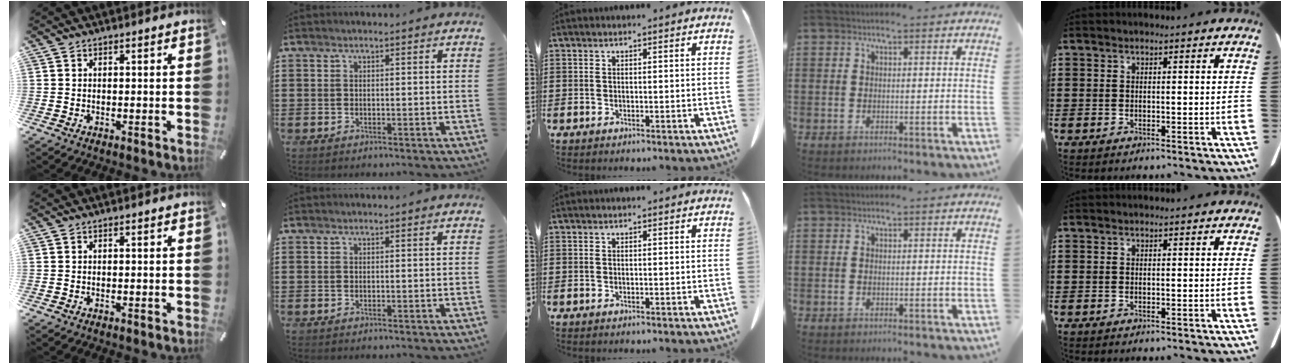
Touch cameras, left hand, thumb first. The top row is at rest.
{}